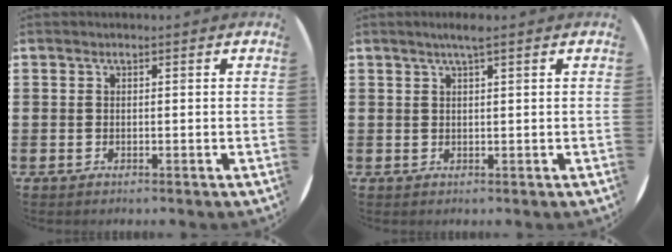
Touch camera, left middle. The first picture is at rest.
{"total": 1.9, "force": [1.4, -0.1, 1.4], "torque": [-0.027, 0.002, 0.024]}